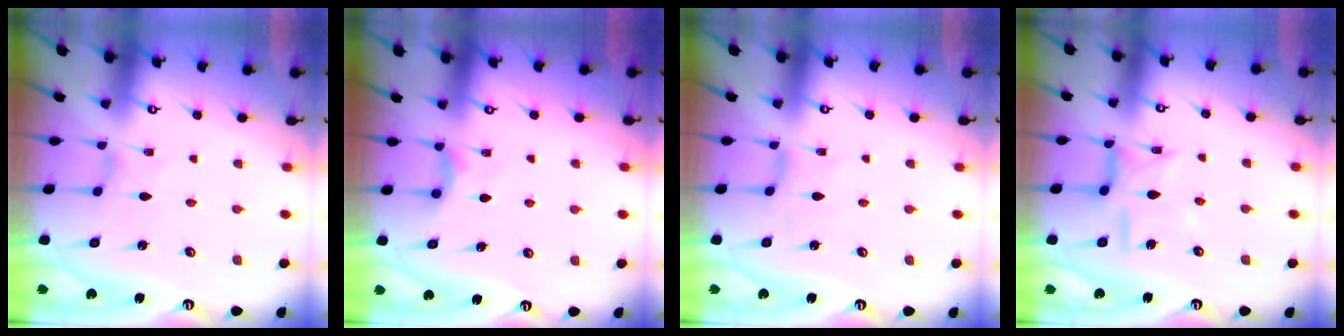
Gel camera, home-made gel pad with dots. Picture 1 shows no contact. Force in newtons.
{"total": 4.8, "press": 4.7, "slide": 0.7}
{"total": 2.0, "press": 2.0, "slide": 0.4}
{"total": 9.1, "press": 9.1, "slide": 0.6}